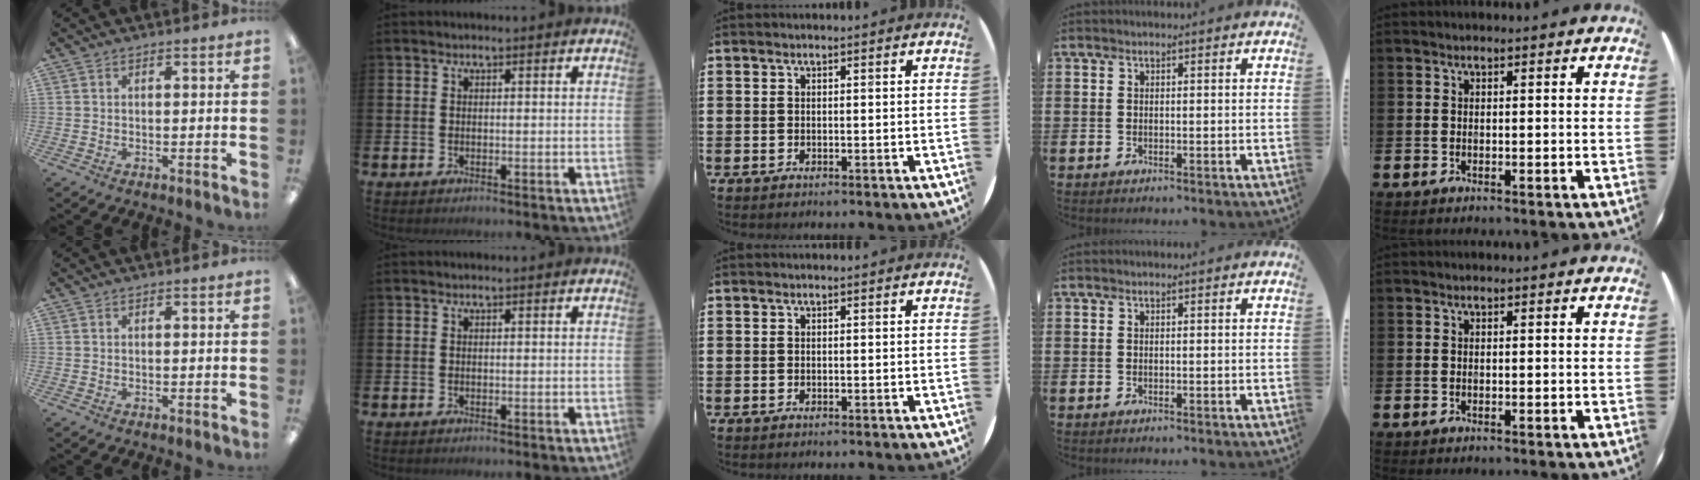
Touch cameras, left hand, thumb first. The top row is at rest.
{}